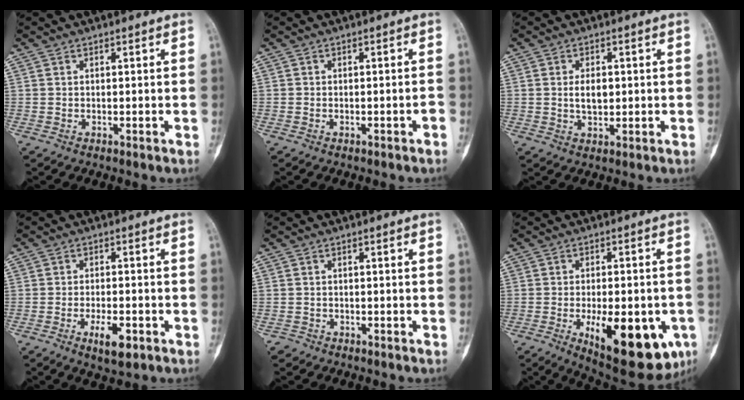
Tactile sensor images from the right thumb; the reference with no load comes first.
{"total": 1.2, "force": [-0.8, 0.3, 0.8], "torque": [-0.017, 0.013, -0.010]}
{"total": 3.9, "force": [0.3, 2.3, 3.1], "torque": [-0.044, -0.002, 0.007]}
{"total": 5.5, "force": [-2.4, 2.0, 4.5], "torque": [-0.074, 0.002, -0.035]}
{"total": 1.0, "force": [-0.7, 0.6, -0.2], "torque": [0.000, 0.002, -0.018]}
{"total": 18.8, "force": [-6.4, 7.9, 15.8], "torque": [-0.176, -0.004, -0.071]}